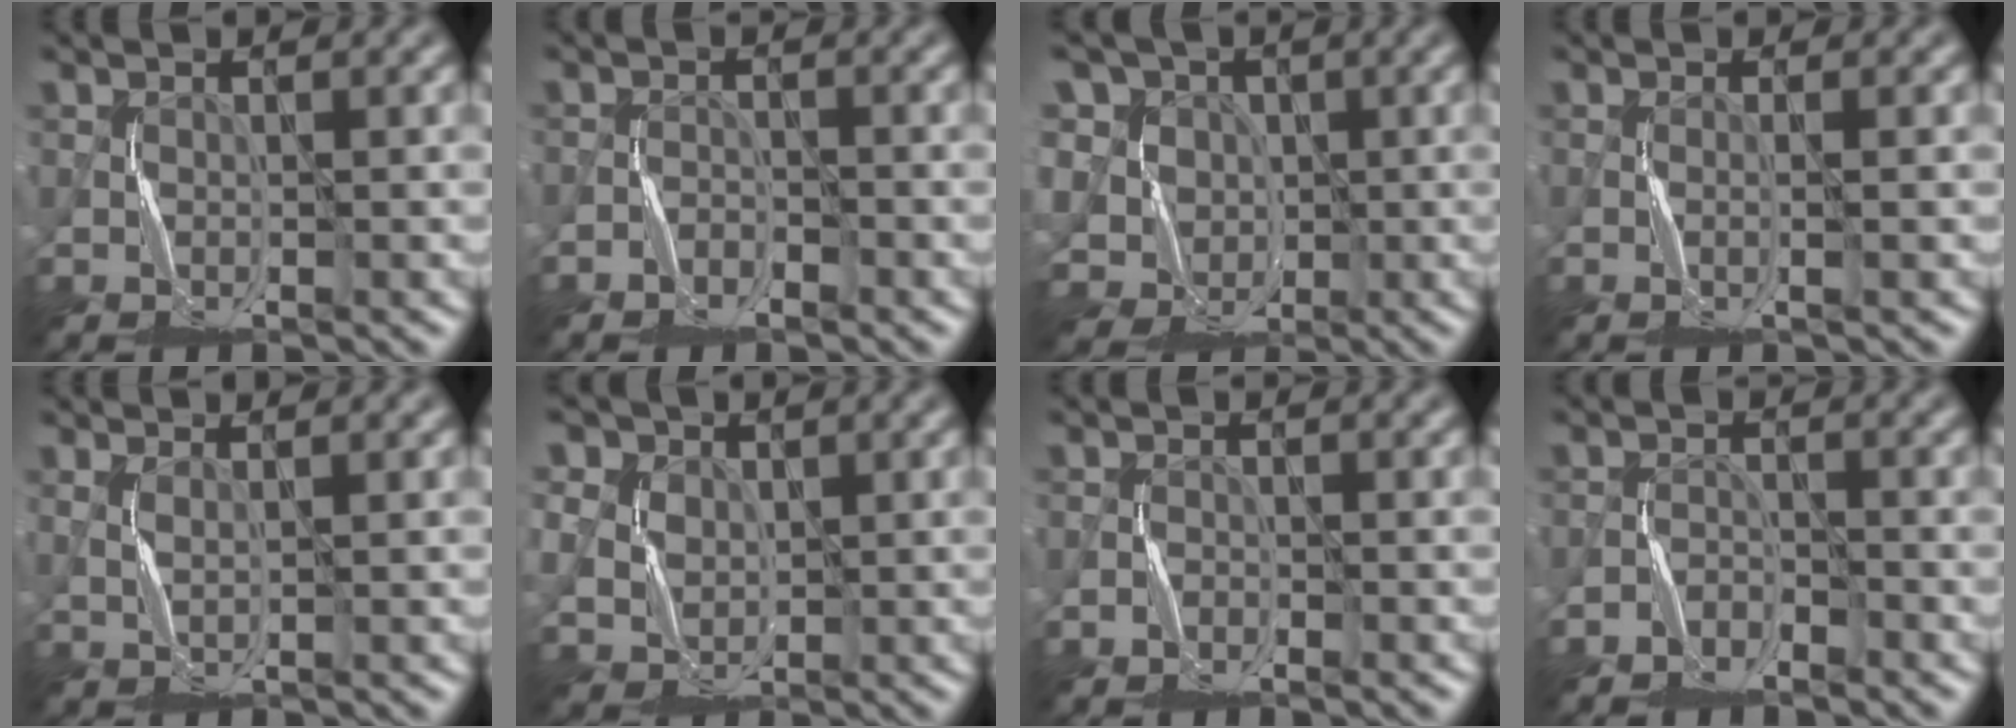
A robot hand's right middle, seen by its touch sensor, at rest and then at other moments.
{"total": 1.4, "force": [-1.3, 0.4, 0.3], "torque": [-0.003, 0.004, -0.023]}
{"total": 7.1, "force": [2.5, 6.1, 2.5], "torque": [-0.055, 0.010, 0.026]}
{"total": 0.8, "force": [-0.2, -0.3, 0.7], "torque": [-0.017, 0.002, -0.007]}
{"total": 0.6, "force": [0.4, -0.1, 0.5], "torque": [-0.019, -0.002, 0.010]}
{"total": 8.5, "force": [3.9, 6.6, 3.7], "torque": [-0.090, 0.027, 0.057]}
{"total": 1.0, "force": [-0.9, 0.3, 0.2], "torque": [-0.004, 0.004, -0.018]}
{"total": 1.7, "force": [-1.7, 0.4, 0.1], "torque": [-0.002, 0.006, -0.034]}